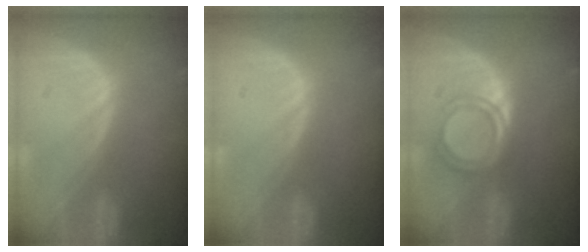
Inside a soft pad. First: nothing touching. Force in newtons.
{"total": 0.0}
{"total": 4.7, "press": 4.6, "slide": 0.9}